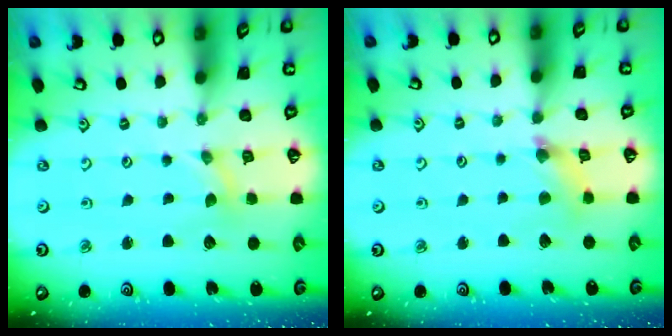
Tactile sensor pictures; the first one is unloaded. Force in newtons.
{"total": 4.3, "press": 4.3, "slide": 0.4}